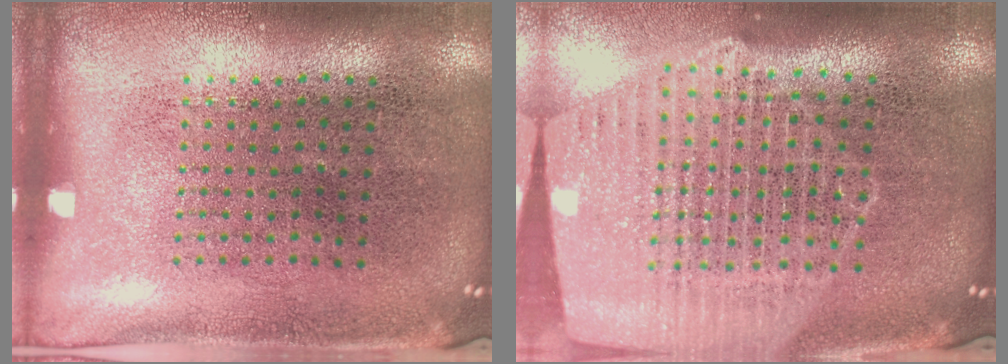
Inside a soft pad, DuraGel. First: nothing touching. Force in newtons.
{"total": 2.1, "press": 1.9, "slide": 1.0}